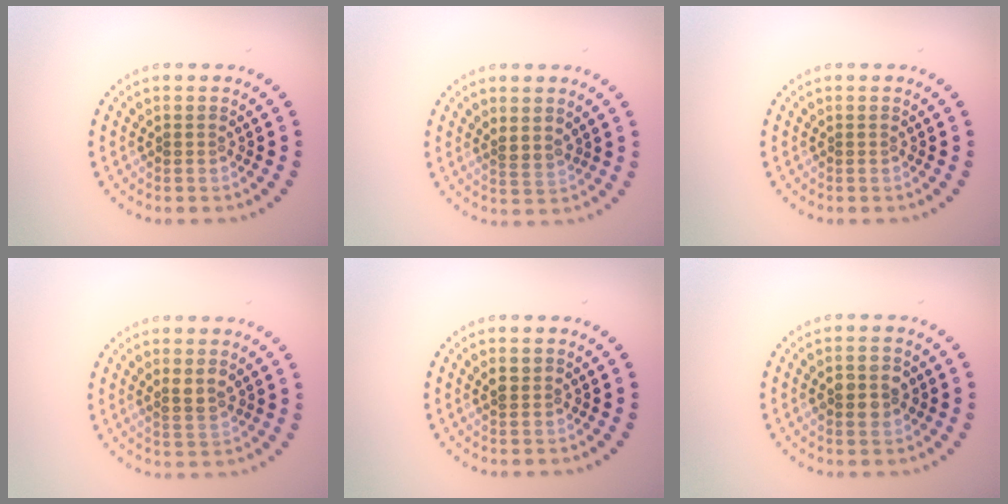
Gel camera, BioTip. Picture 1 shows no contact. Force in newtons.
{"total": 1.2, "press": 0.8, "slide": 0.9}
{"total": 0.0}
{"total": 1.7, "press": 1.6, "slide": 0.7}
{"total": 1.3, "press": 1.2, "slide": 0.6}
{"total": 2.9, "press": 2.9, "slide": 0.0}